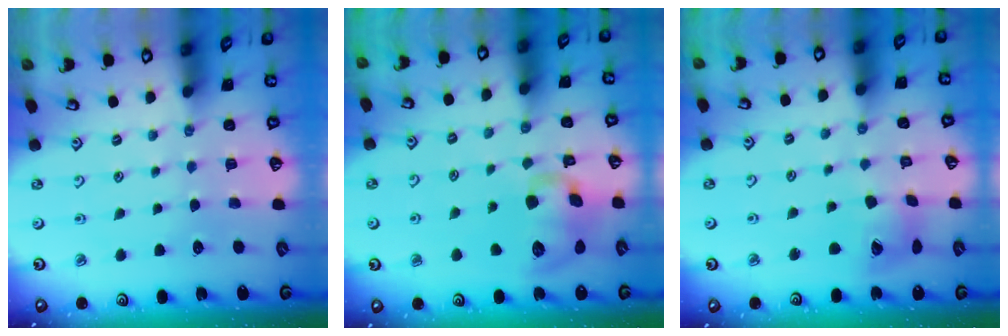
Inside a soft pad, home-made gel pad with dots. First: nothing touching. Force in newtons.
{"total": 12.0, "press": 11.9, "slide": 1.9}
{"total": 12.4, "press": 12.4, "slide": 1.5}